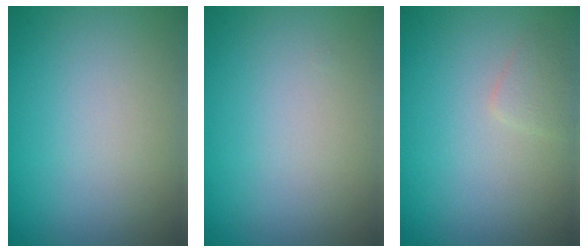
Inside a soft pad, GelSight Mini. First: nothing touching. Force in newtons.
{"total": 0.0}
{"total": 1.1, "press": 1.1, "slide": 0.1}